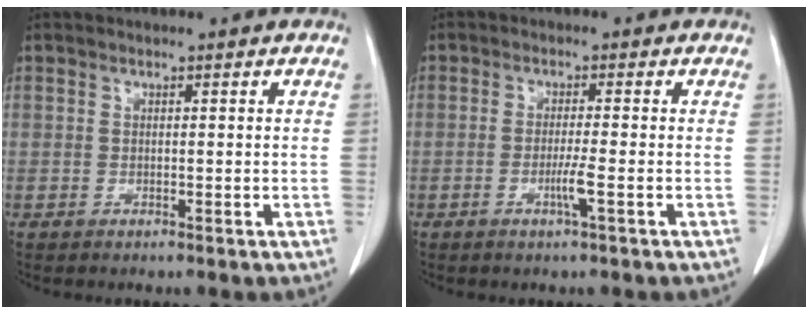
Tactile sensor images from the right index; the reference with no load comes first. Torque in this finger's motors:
{"motor_torque": [1.14, 0.07, 0.51, 0.15]}